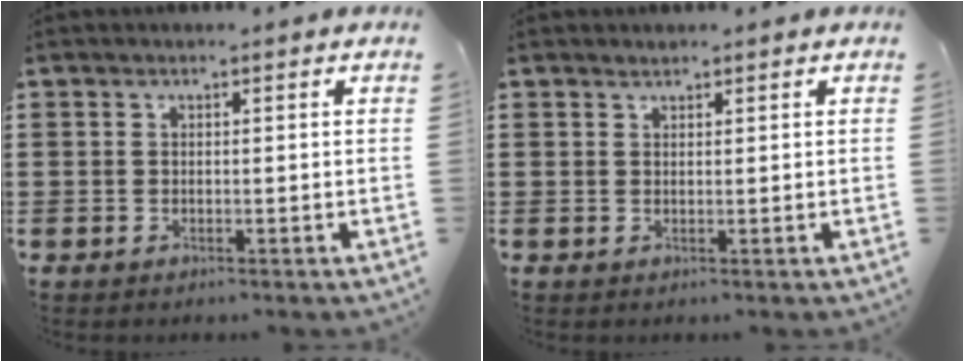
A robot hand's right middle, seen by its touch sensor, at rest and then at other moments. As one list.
[{"total": 0.7, "force": [0.7, 0.2, -0.1], "torque": [0.000, 0.000, 0.014]}]